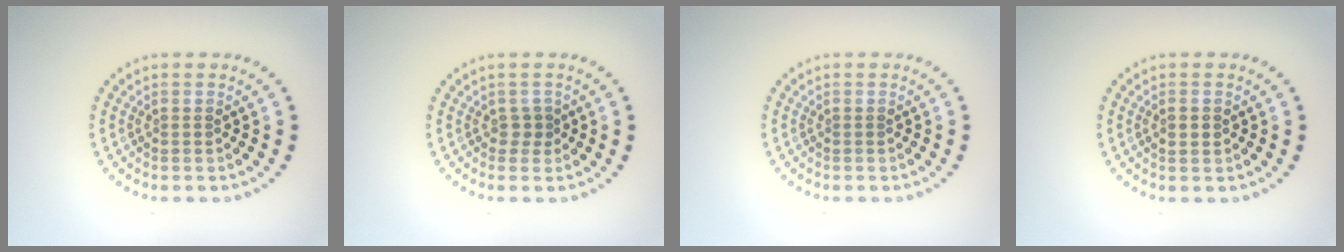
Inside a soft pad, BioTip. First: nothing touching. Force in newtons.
{"total": 1.0, "press": 0.8, "slide": 0.5}
{"total": 0.0}
{"total": 0.9, "press": 0.9, "slide": 0.0}